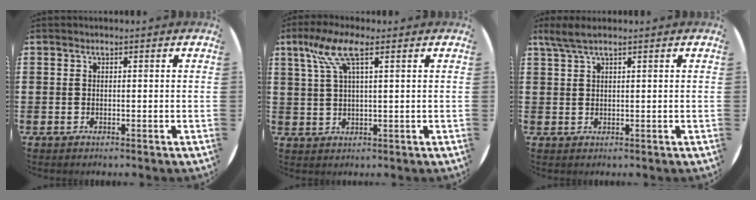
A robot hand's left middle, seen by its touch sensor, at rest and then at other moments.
{"total": 6.2, "force": [3.1, 1.7, 5.1], "torque": [-0.109, 0.011, 0.053]}
{"total": 2.5, "force": [1.7, 0.3, 1.8], "torque": [-0.037, 0.002, 0.031]}